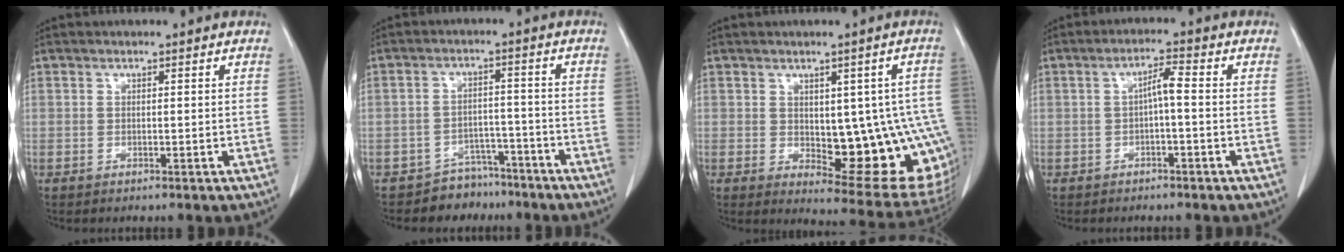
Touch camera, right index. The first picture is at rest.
{"total": 5.6, "force": [-4.7, 3.1, -0.4], "torque": [0.013, 0.024, -0.074]}
{"total": 15.8, "force": [-1.5, 6.2, 14.5], "torque": [-0.126, 0.007, 0.005]}
{"total": 3.1, "force": [-0.3, 0.3, 3.1], "torque": [-0.053, 0.011, -0.004]}